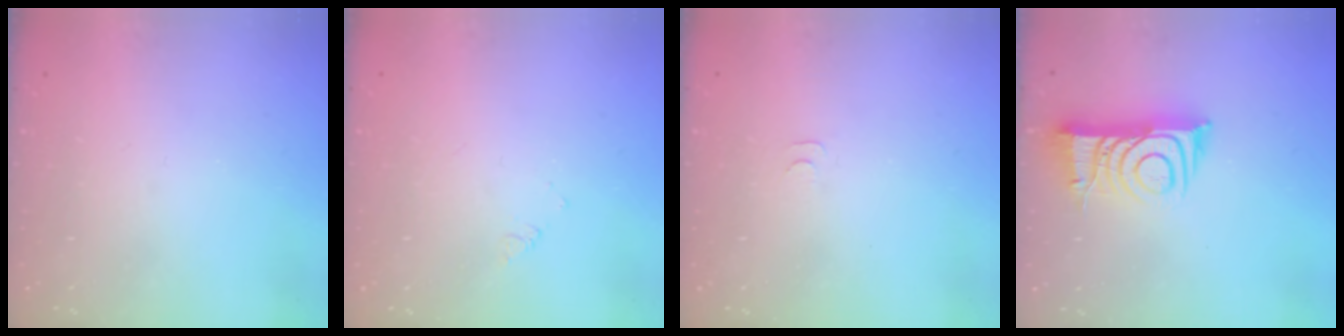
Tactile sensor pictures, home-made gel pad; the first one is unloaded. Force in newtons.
{"total": 2.2, "press": 2.2, "slide": 0.3}
{"total": 3.1, "press": 3.1, "slide": 0.4}
{"total": 10.3, "press": 10.3, "slide": 1.1}